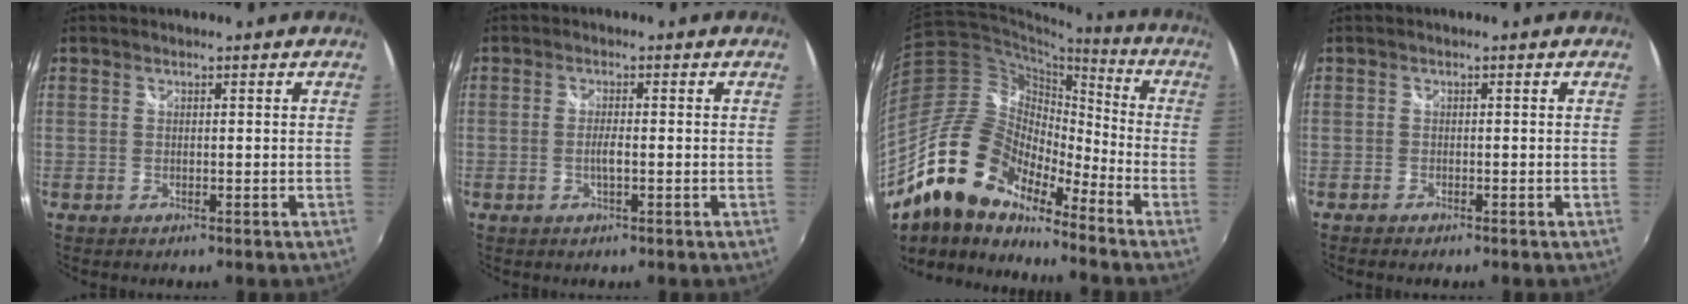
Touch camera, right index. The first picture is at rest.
{"total": 2.0, "force": [-0.6, 0.2, 2.0], "torque": [-0.038, -0.002, -0.011]}
{"total": 18.0, "force": [-13.5, 7.0, 9.7], "torque": [-0.174, -0.005, -0.268]}
{"total": 1.3, "force": [-1.1, 0.5, 0.4], "torque": [-0.012, -0.005, -0.022]}